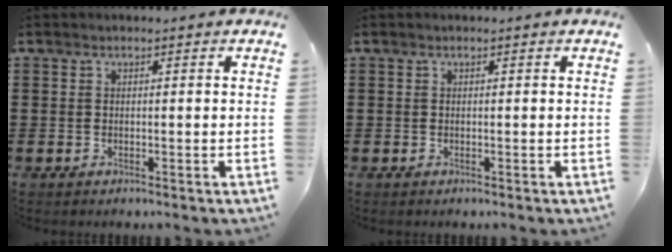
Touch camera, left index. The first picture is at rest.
{"total": 0.0}